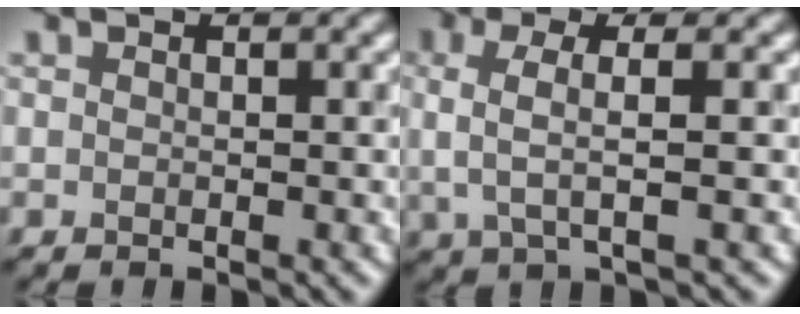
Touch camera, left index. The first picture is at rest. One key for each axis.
{"total": 3.5, "fx": 0.4, "fy": 1.1, "fz": 3.3, "tx": -0.061, "ty": 0.008, "tz": 0.010}